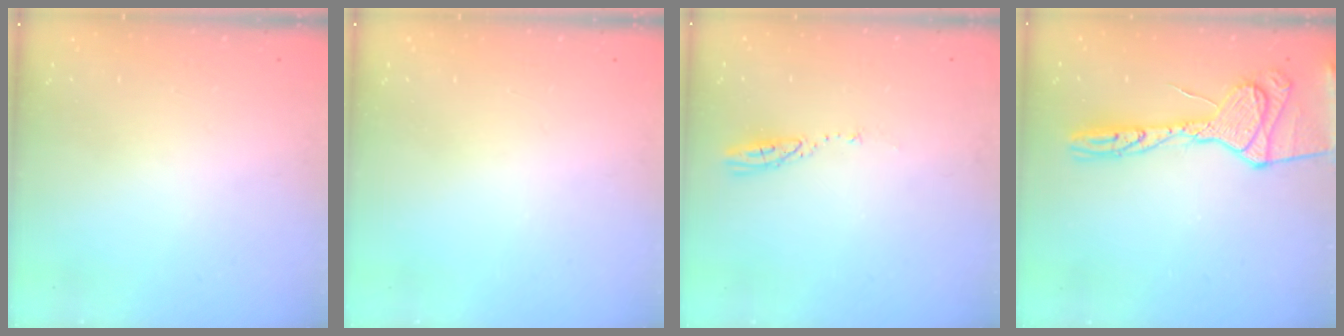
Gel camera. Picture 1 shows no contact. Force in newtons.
{"total": 1.0, "press": 0.0, "slide": 1.0}
{"total": 3.5, "press": 3.5, "slide": 0.3}
{"total": 18.9, "press": 18.8, "slide": 1.9}